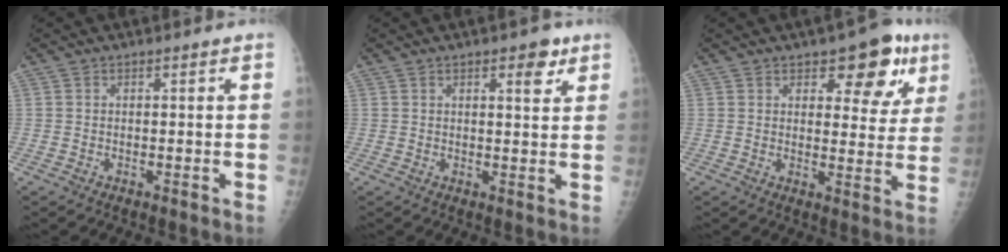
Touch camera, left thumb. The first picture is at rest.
{"total": 3.9, "force": [2.3, 1.6, 2.8], "torque": [-0.022, -0.011, 0.028]}
{"total": 10.6, "force": [5.7, 5.2, 7.2], "torque": [-0.042, -0.022, 0.071]}